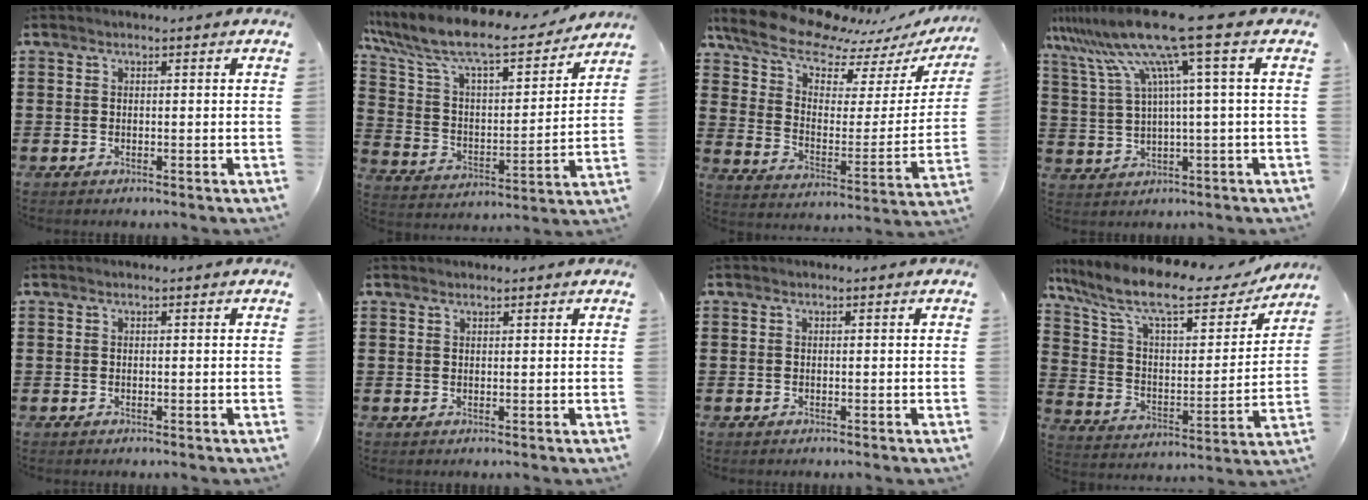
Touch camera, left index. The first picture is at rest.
{"total": 10.5, "force": [9.0, 1.9, 5.2], "torque": [-0.142, -0.059, 0.153]}
{"total": 11.2, "force": [9.7, 3.6, 4.2], "torque": [-0.116, -0.066, 0.168]}
{"total": 12.4, "force": [6.6, -0.3, 10.5], "torque": [-0.249, -0.035, 0.097]}
{"total": 0.0}
{"total": 0.8, "force": [0.8, 0.2, 0.2], "torque": [-0.006, 0.000, 0.015]}
{"total": 0.0}
{"total": 12.1, "force": [9.1, 3.0, 7.3], "torque": [-0.179, -0.047, 0.156]}